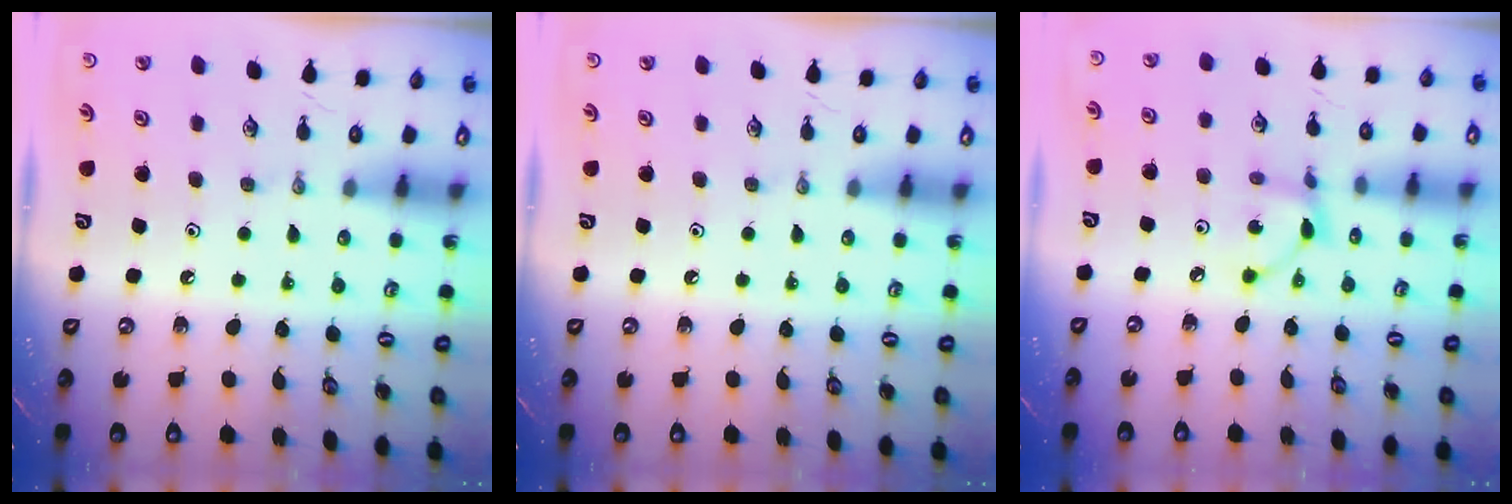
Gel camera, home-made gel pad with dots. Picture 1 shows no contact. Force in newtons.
{"total": 0.0}
{"total": 4.0, "press": 4.0, "slide": 0.2}